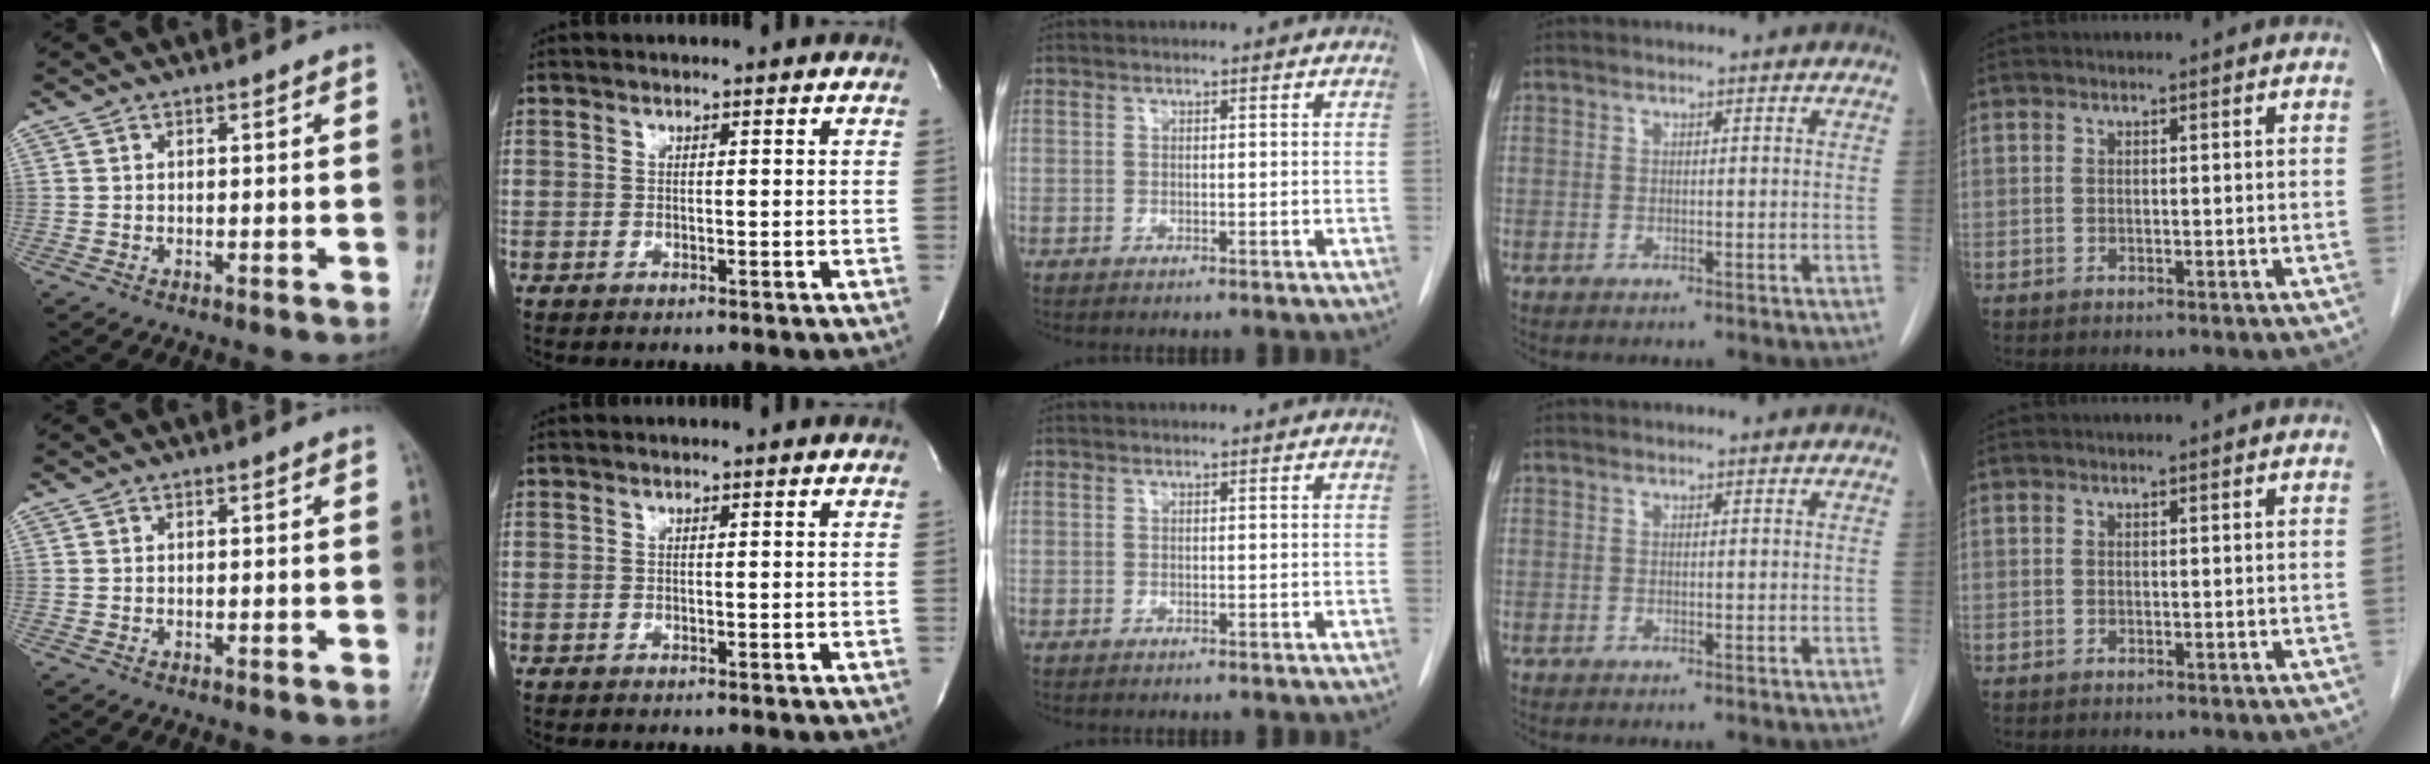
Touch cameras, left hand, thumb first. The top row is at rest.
{}